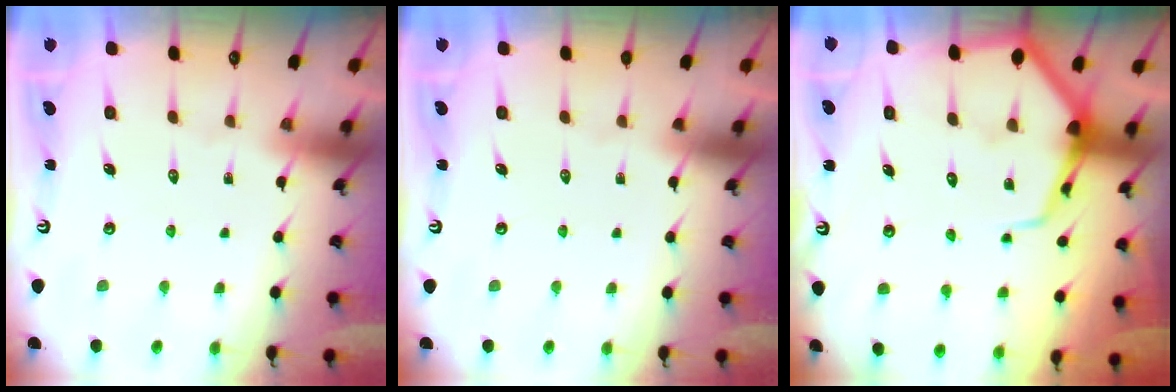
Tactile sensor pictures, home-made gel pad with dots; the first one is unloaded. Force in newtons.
{"total": 0.0}
{"total": 9.5, "press": 9.4, "slide": 1.0}